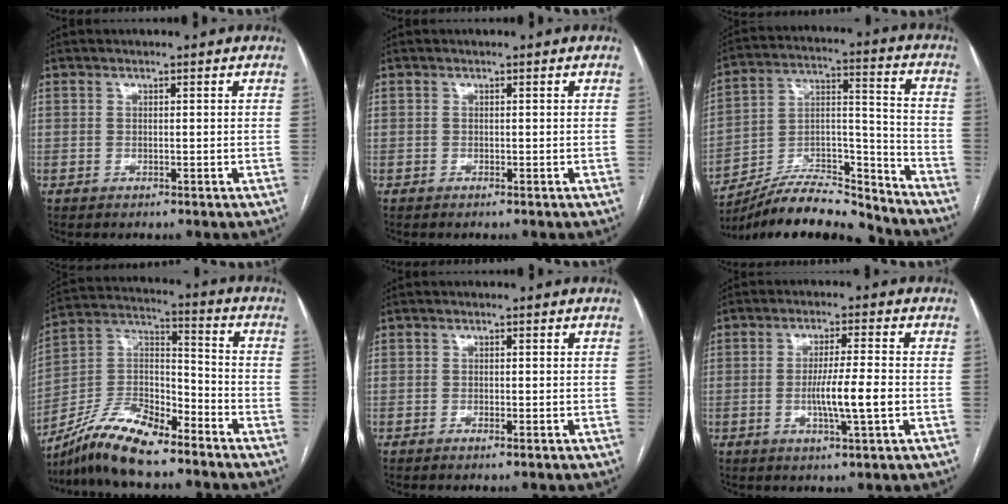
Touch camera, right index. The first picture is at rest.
{"total": 0.0}
{"total": 17.7, "force": [-16.8, 2.8, 5.0], "torque": [-0.092, 0.044, -0.285]}
{"total": 13.1, "force": [-11.0, 3.2, 6.4], "torque": [-0.120, 0.023, -0.204]}
{"total": 0.8, "force": [-0.6, 0.0, 0.5], "torque": [-0.011, 0.000, -0.008]}
{"total": 6.7, "force": [-1.5, -0.2, 6.5], "torque": [-0.118, -0.008, -0.027]}